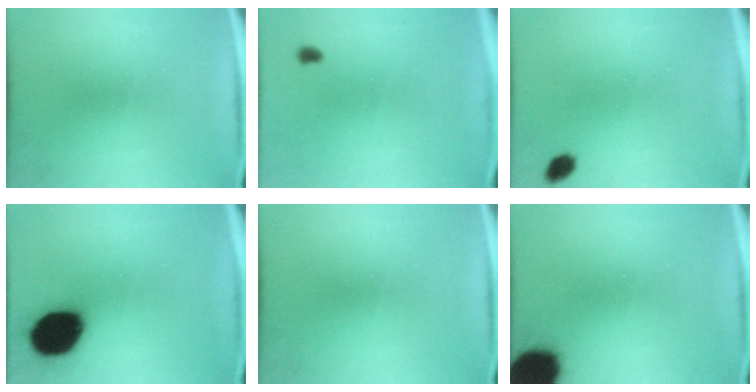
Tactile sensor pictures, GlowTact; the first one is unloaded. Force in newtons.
{"total": 1.0}
{"total": 2.5}
{"total": 18.4}
{"total": 0.0}
{"total": 18.4}